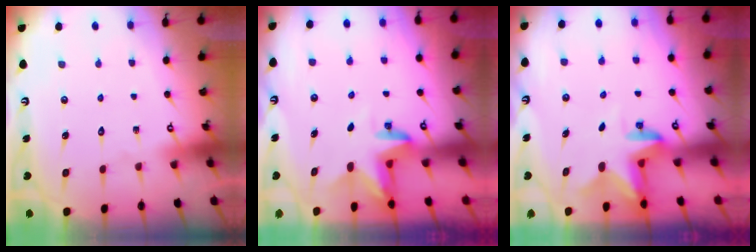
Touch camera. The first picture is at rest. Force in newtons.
{"total": 3.2, "press": 3.2, "slide": 0.1}
{"total": 2.7, "press": 2.7, "slide": 0.5}